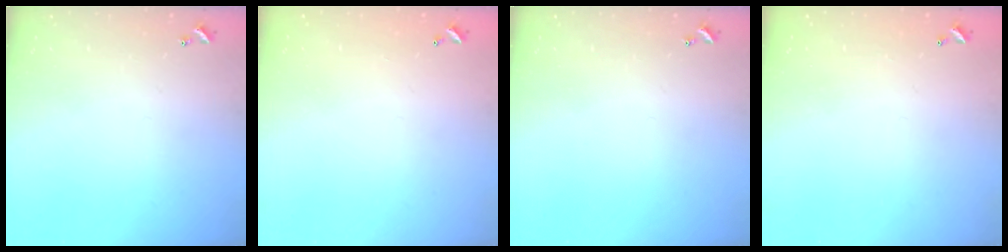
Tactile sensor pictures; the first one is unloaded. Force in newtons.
{"total": 2.9, "press": 2.9, "slide": 0.1}
{"total": 0.0}
{"total": 2.8, "press": 2.8, "slide": 0.1}